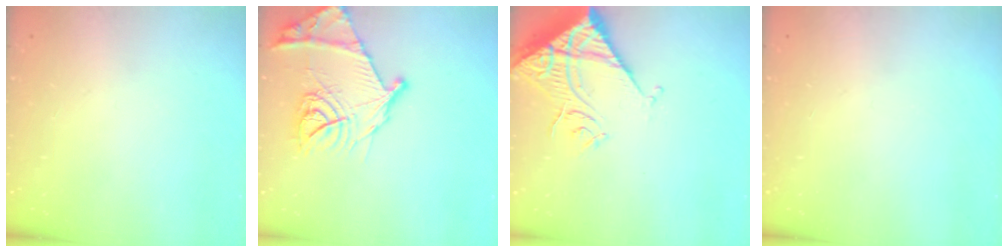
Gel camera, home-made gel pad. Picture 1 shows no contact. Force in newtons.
{"total": 19.1, "press": 19.0, "slide": 1.8}
{"total": 13.2, "press": 13.1, "slide": 1.7}
{"total": 0.0}